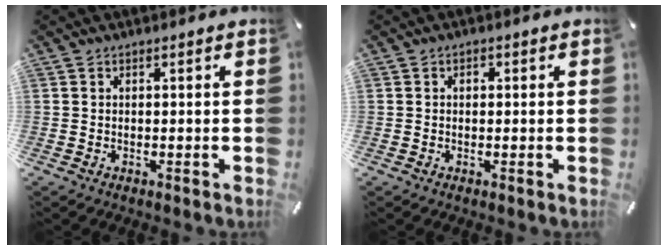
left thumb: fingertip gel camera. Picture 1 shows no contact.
{"total": 1.0, "force": [0.0, 0.8, 0.6], "torque": [-0.012, 0.006, -0.002]}